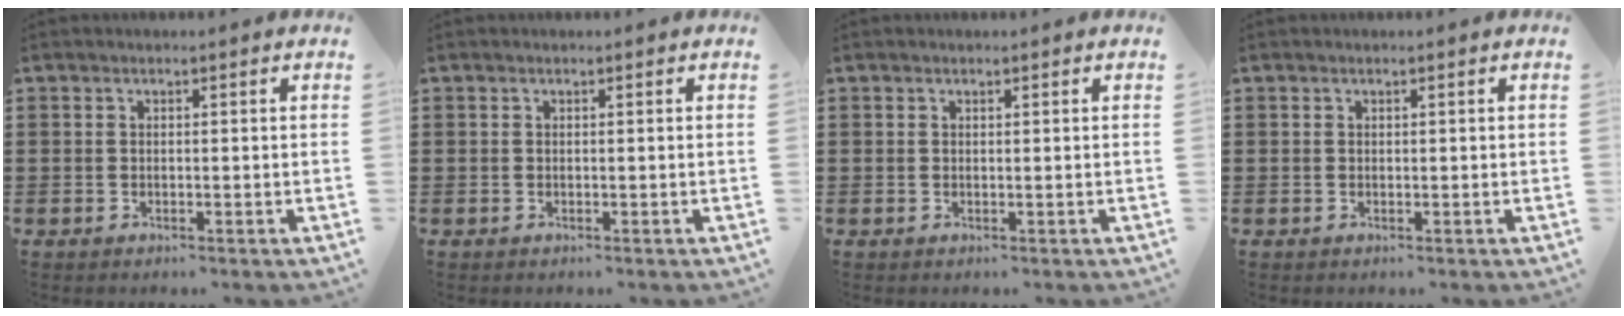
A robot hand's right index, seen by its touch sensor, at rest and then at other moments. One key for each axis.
{"total": 0.0}
{"total": 0.0}
{"total": 0.0}